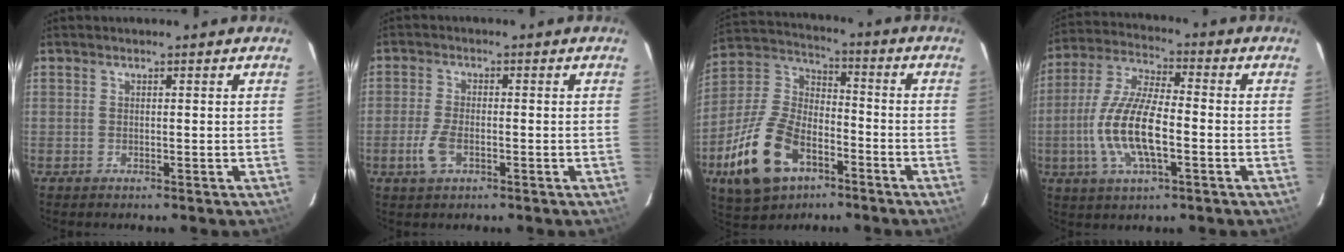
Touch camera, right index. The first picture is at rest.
{"total": 4.6, "force": [-2.0, 2.3, 3.5], "torque": [-0.086, -0.005, -0.038]}
{"total": 18.9, "force": [-9.1, 11.3, 12.2], "torque": [-0.274, 0.003, -0.154]}
{"total": 13.7, "force": [-3.3, 4.6, 12.5], "torque": [-0.261, -0.002, -0.066]}